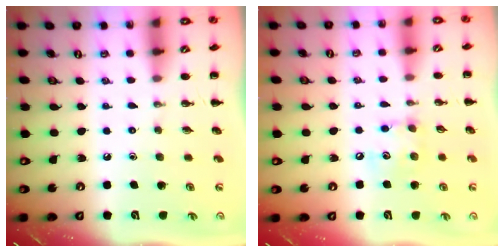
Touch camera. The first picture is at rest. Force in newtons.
{"total": 7.6, "press": 7.5, "slide": 0.6}